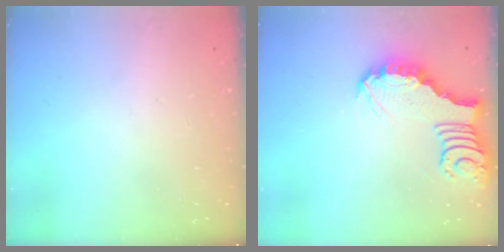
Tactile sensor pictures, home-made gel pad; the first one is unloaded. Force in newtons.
{"total": 3.3, "press": 3.3, "slide": 0.2}